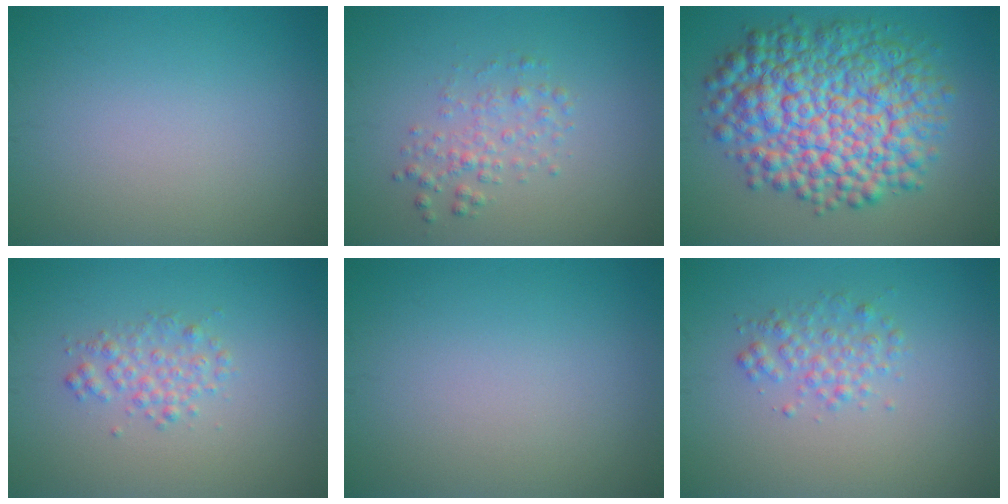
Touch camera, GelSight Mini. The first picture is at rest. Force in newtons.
{"total": 2.0, "press": 2.0, "slide": 0.1}
{"total": 11.9, "press": 11.9, "slide": 0.1}
{"total": 2.0, "press": 2.0, "slide": 0.0}
{"total": 0.0}
{"total": 2.0, "press": 2.0, "slide": 0.0}